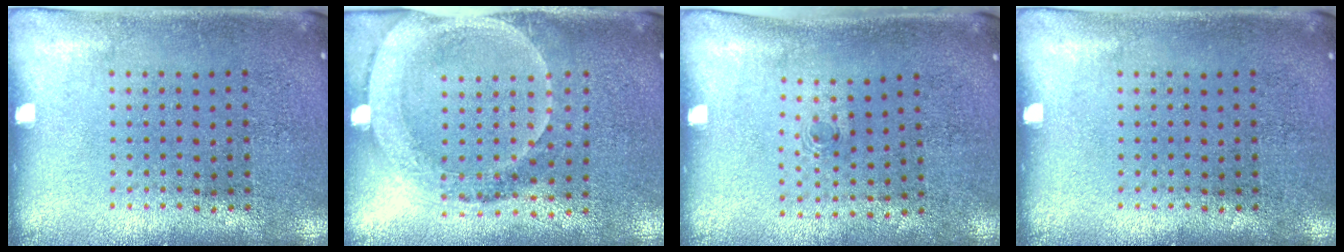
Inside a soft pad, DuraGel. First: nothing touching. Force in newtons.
{"total": 1.9, "press": 1.6, "slide": 1.0}
{"total": 0.5, "press": 0.3, "slide": 0.4}
{"total": 0.0}